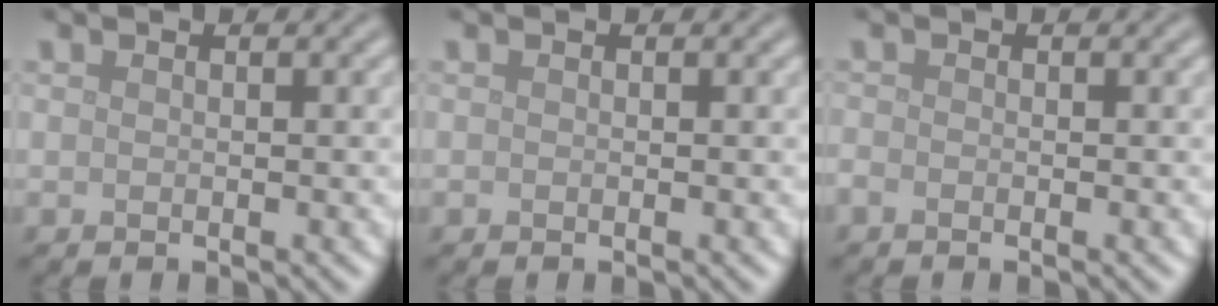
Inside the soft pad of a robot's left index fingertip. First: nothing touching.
{"total": 0.0}
{"total": 0.7, "force": [-0.5, 0.3, 0.4], "torque": [-0.009, -0.004, -0.011]}